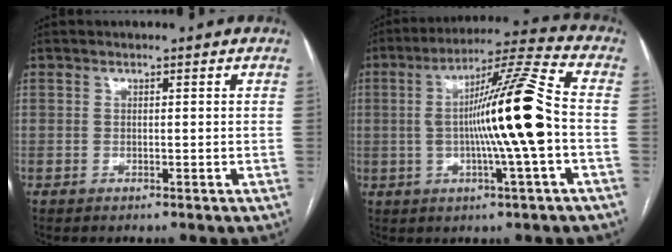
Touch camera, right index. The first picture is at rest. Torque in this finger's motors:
{"motor_torque": [1.59, -0.55, 1.05, 0.21]}